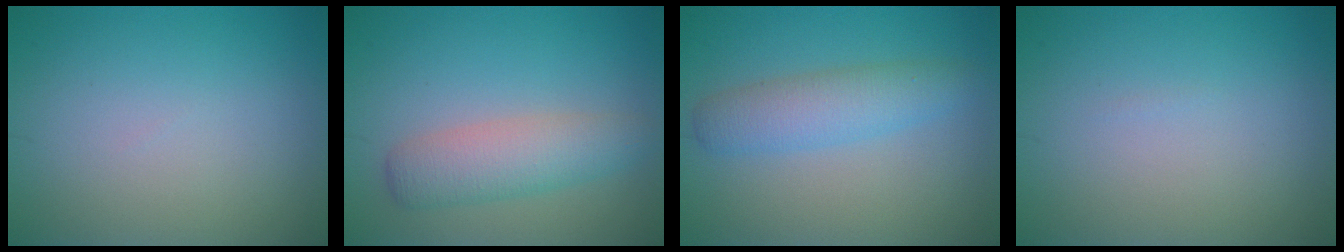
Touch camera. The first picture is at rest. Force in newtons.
{"total": 3.9, "press": 3.9, "slide": 0.2}
{"total": 3.6, "press": 3.6, "slide": 0.0}
{"total": 0.0}